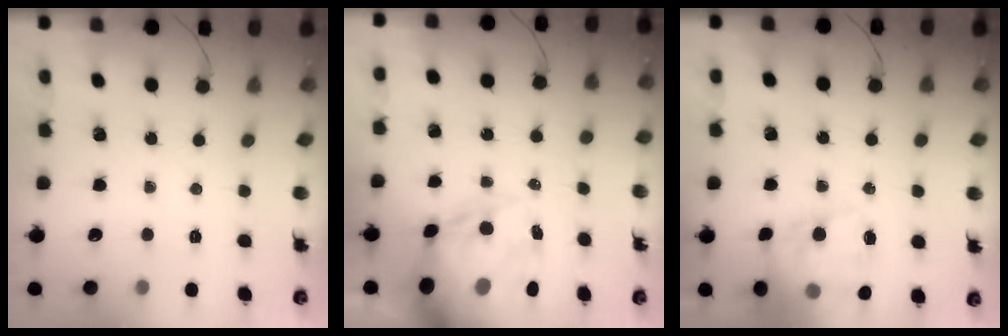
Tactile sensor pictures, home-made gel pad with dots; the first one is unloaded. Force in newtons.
{"total": 20.1, "press": 19.5, "slide": 4.9}
{"total": 13.4, "press": 13.2, "slide": 2.7}